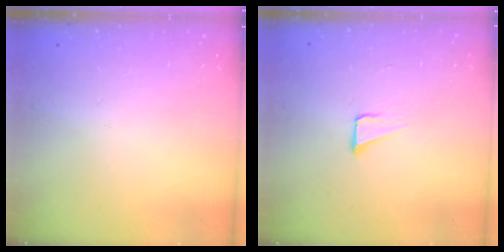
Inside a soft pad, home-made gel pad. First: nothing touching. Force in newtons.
{"total": 2.1, "press": 2.1, "slide": 0.1}